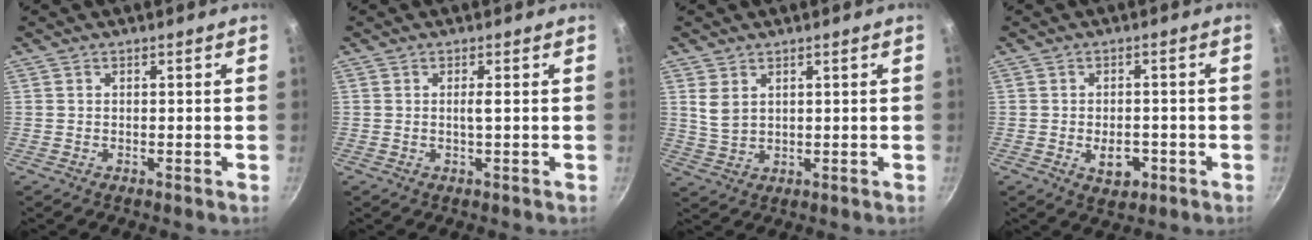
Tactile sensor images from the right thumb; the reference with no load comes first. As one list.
[{"total": 1.2, "force": [0.1, -0.1, 1.2], "torque": [-0.025, -0.001, 0.002]}, {"total": 4.1, "force": [1.8, 2.6, 2.6], "torque": [-0.046, -0.012, 0.040]}, {"total": 5.2, "force": [-1.7, 3.4, 3.5], "torque": [-0.034, 0.007, -0.018]}]